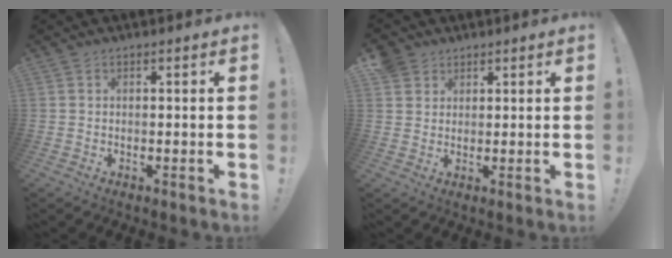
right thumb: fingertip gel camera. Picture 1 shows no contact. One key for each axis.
{"total": 3.6, "fx": 2.3, "fy": 2.7, "fz": 0.6, "tx": -0.008, "ty": -0.011, "tz": 0.044}